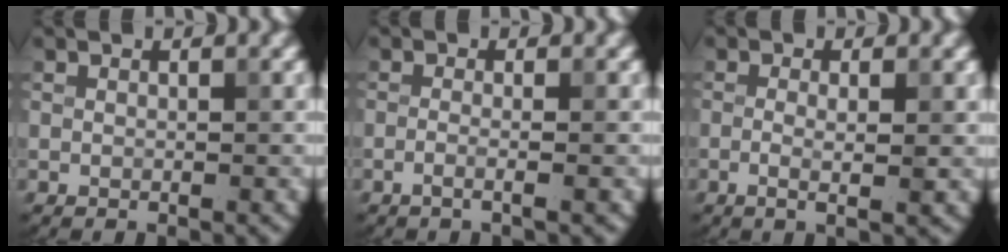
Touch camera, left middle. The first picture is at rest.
{"total": 1.7, "force": [-0.5, 0.5, 1.5], "torque": [-0.019, -0.002, -0.018]}
{"total": 2.5, "force": [-0.2, 0.5, 2.4], "torque": [-0.040, -0.004, -0.006]}